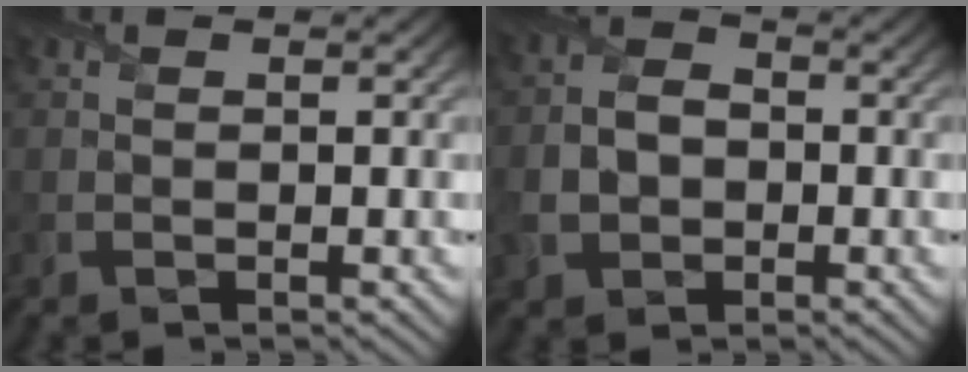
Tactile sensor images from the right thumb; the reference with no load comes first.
{"total": 4.8, "force": [-1.2, 3.6, 2.8], "torque": [-0.072, -0.009, -0.025]}